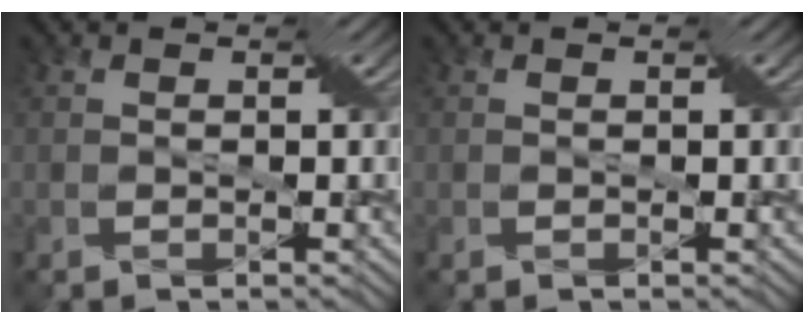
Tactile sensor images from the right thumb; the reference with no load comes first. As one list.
[{"total": 0.0}]